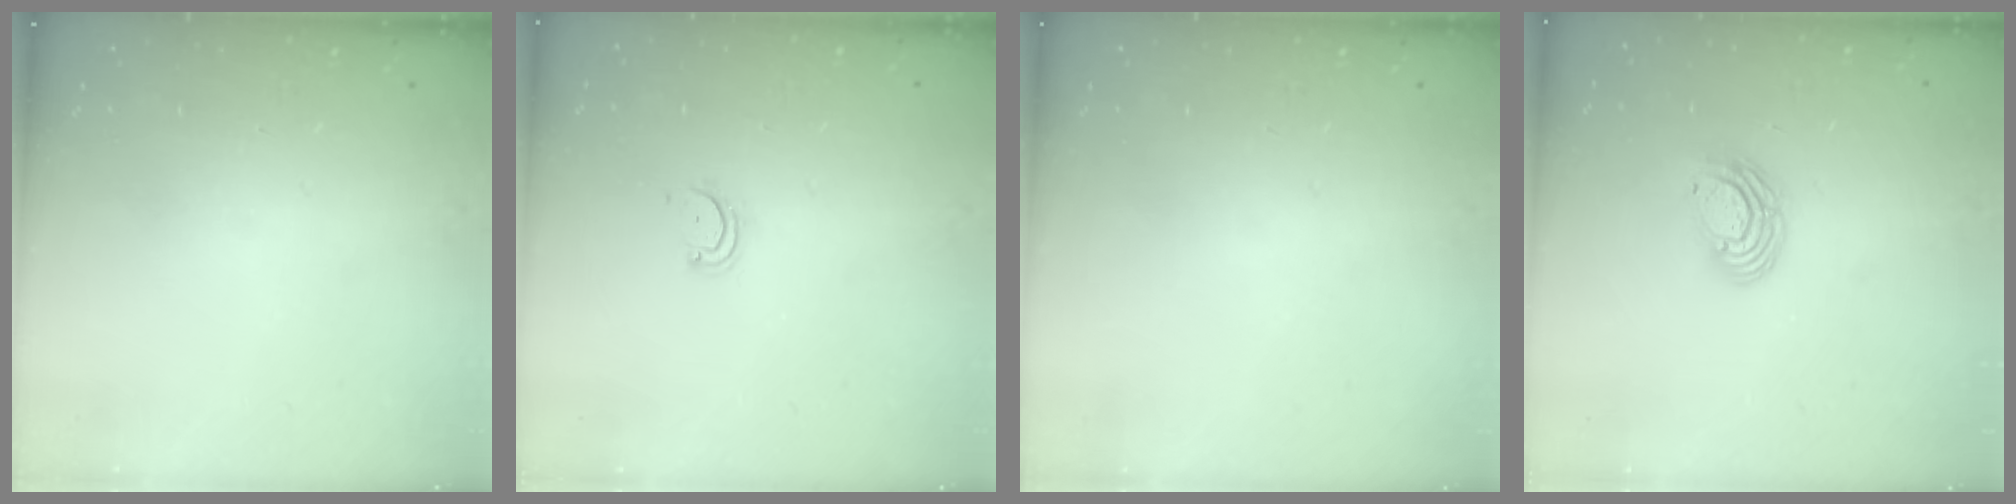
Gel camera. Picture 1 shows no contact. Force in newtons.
{"total": 2.8, "press": 2.8, "slide": 0.3}
{"total": 0.0}
{"total": 7.9, "press": 7.8, "slide": 1.2}